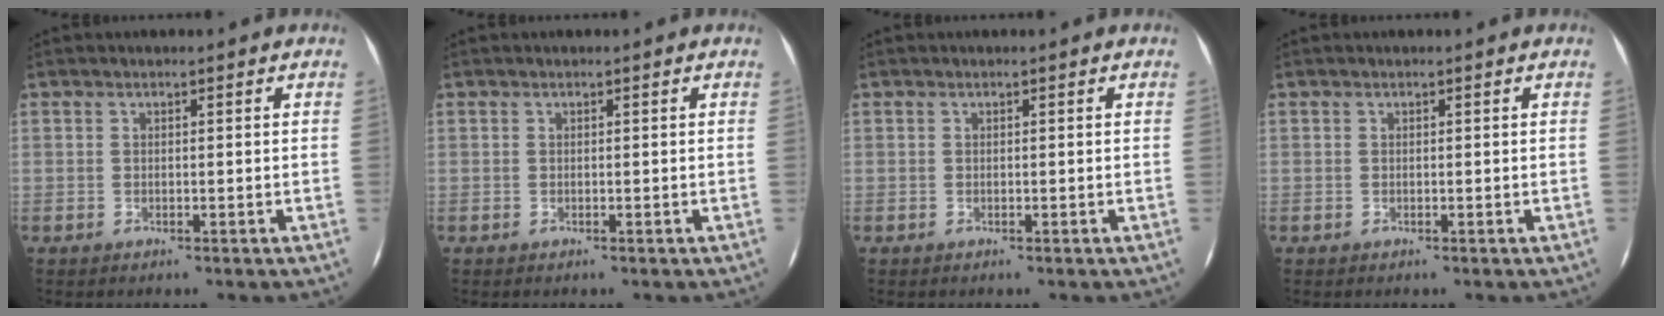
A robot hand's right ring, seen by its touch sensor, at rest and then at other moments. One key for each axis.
{"total": 0.0}
{"total": 0.0}
{"total": 0.0}